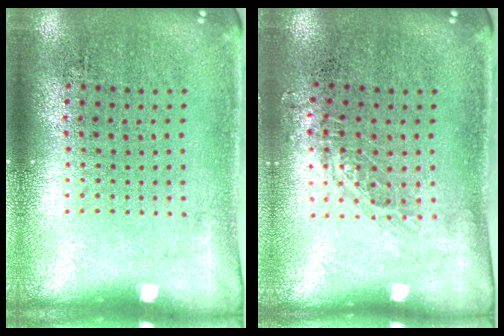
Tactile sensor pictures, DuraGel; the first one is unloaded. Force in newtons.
{"total": 0.8, "press": 0.8, "slide": 0.1}